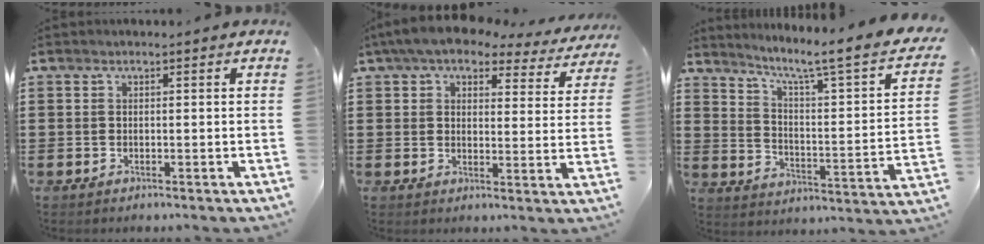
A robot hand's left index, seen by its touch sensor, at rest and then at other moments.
{"total": 5.9, "force": [5.0, 1.6, 2.8], "torque": [-0.077, -0.017, 0.086]}
{"total": 4.9, "force": [3.3, -0.5, 3.7], "torque": [-0.078, -0.040, 0.039]}